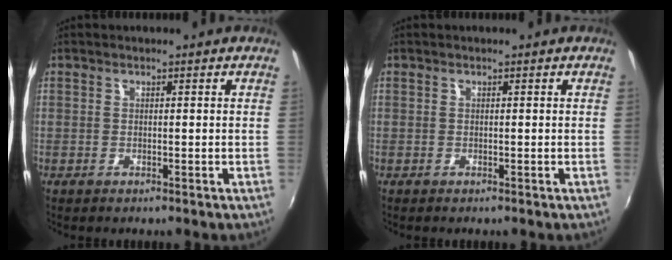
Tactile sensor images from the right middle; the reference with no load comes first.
{"total": 0.0}